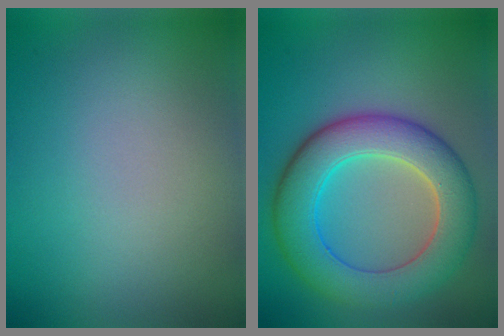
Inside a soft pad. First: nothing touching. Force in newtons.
{"total": 8.5, "press": 8.5, "slide": 0.2}